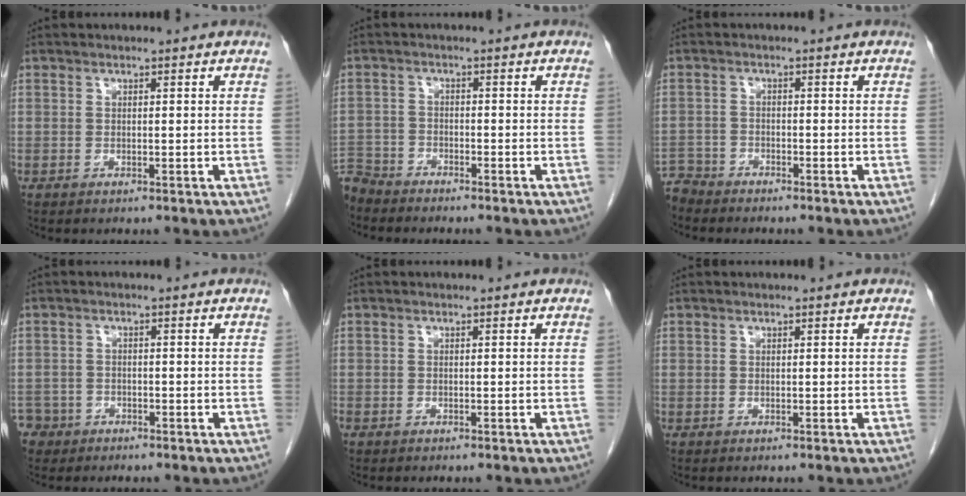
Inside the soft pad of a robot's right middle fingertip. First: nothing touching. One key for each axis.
{"total": 5.8, "fx": -5.6, "fy": 1.7, "fz": 0.0, "tx": 0.001, "ty": -0.010, "tz": -0.109}
{"total": 4.2, "fx": -4.0, "fy": 1.0, "fz": -0.5, "tx": 0.009, "ty": -0.008, "tz": -0.080}
{"total": 4.0, "fx": -2.8, "fy": 2.9, "fz": -0.5, "tx": 0.006, "ty": 0.008, "tz": -0.053}
{"total": 0.8, "fx": -0.6, "fy": 0.4, "fz": 0.2, "tx": -0.013, "ty": 0.000, "tz": -0.013}
{"total": 0.0}